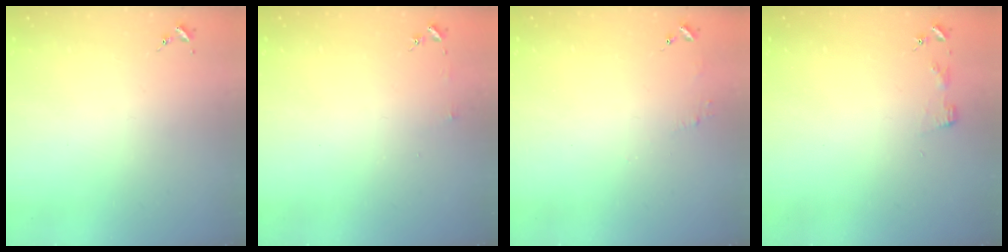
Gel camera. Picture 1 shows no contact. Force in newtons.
{"total": 3.0, "press": 3.0, "slide": 0.3}
{"total": 4.8, "press": 4.8, "slide": 0.4}
{"total": 2.9, "press": 2.9, "slide": 0.3}